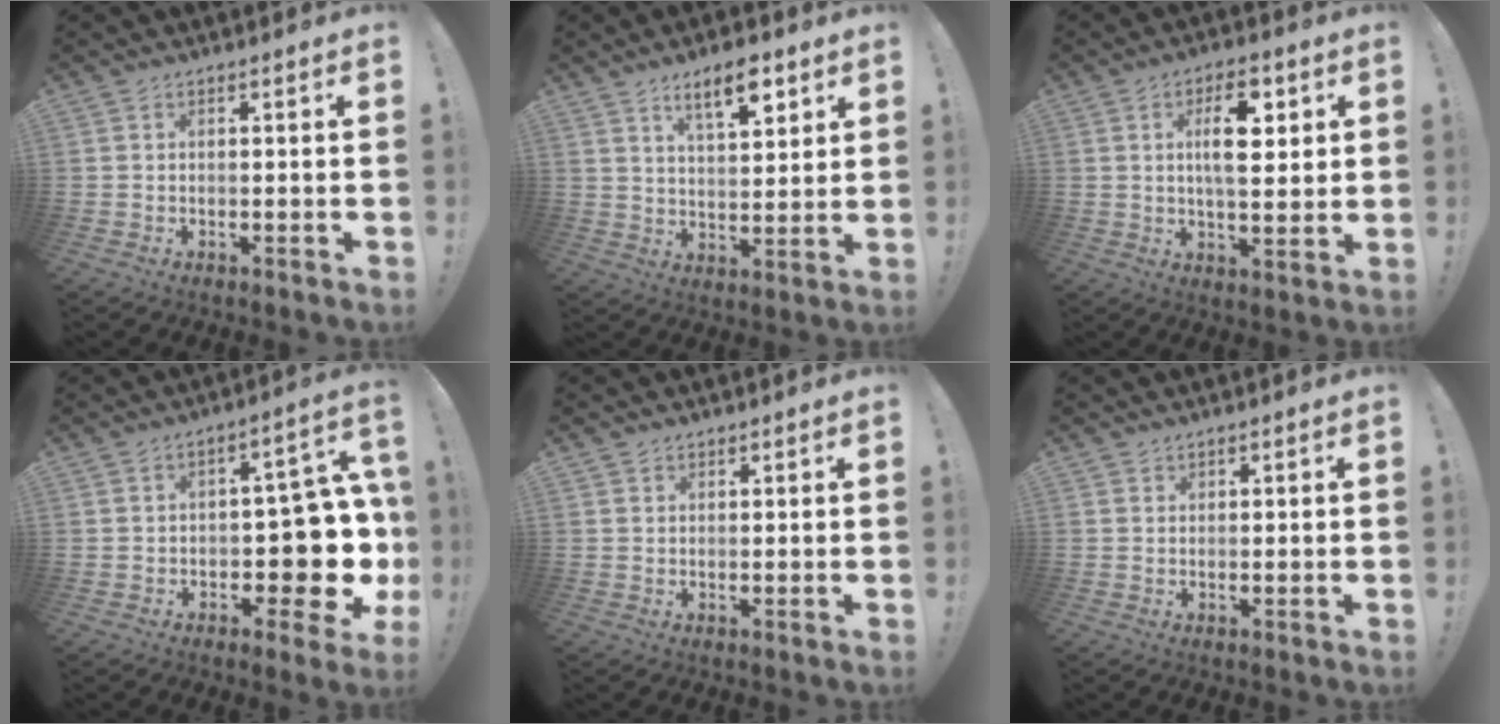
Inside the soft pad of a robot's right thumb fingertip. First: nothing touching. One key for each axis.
{"total": 10.0, "fx": 6.0, "fy": 3.5, "fz": 7.1, "tx": -0.105, "ty": -0.025, "tz": 0.101}
{"total": 11.5, "fx": 3.2, "fy": 5.1, "fz": 9.8, "tx": -0.149, "ty": -0.003, "tz": 0.047}
{"total": 11.1, "fx": -2.4, "fy": 6.4, "fz": 8.7, "tx": -0.101, "ty": 0.016, "tz": -0.036}
{"total": 1.2, "fx": 1.0, "fy": 0.7, "fz": 0.2, "tx": -0.001, "ty": -0.004, "tz": 0.019}
{"total": 0.9, "fx": 0.8, "fy": 0.5, "fz": 0.0, "tx": 0.000, "ty": -0.002, "tz": 0.015}